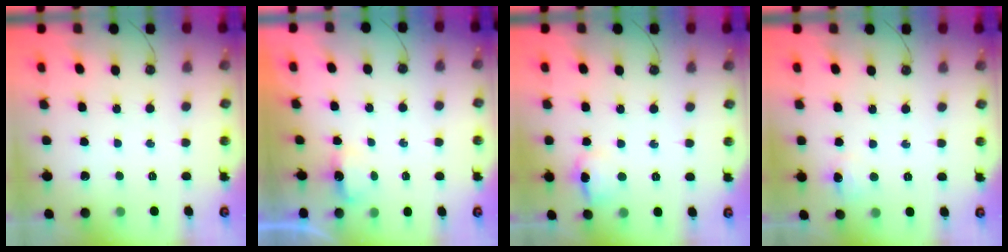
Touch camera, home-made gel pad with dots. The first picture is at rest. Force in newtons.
{"total": 3.1, "press": 3.0, "slide": 0.5}
{"total": 9.1, "press": 9.1, "slide": 0.9}
{"total": 5.1, "press": 5.0, "slide": 0.7}